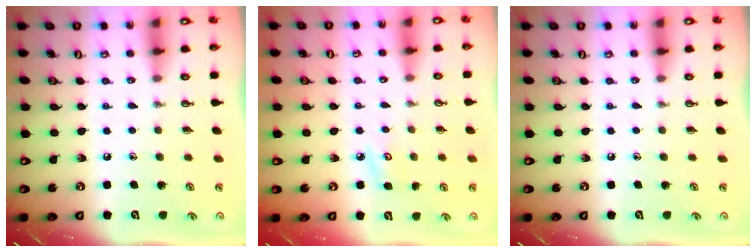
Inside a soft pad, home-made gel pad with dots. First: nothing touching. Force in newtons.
{"total": 3.7, "press": 3.6, "slide": 0.4}
{"total": 0.0}